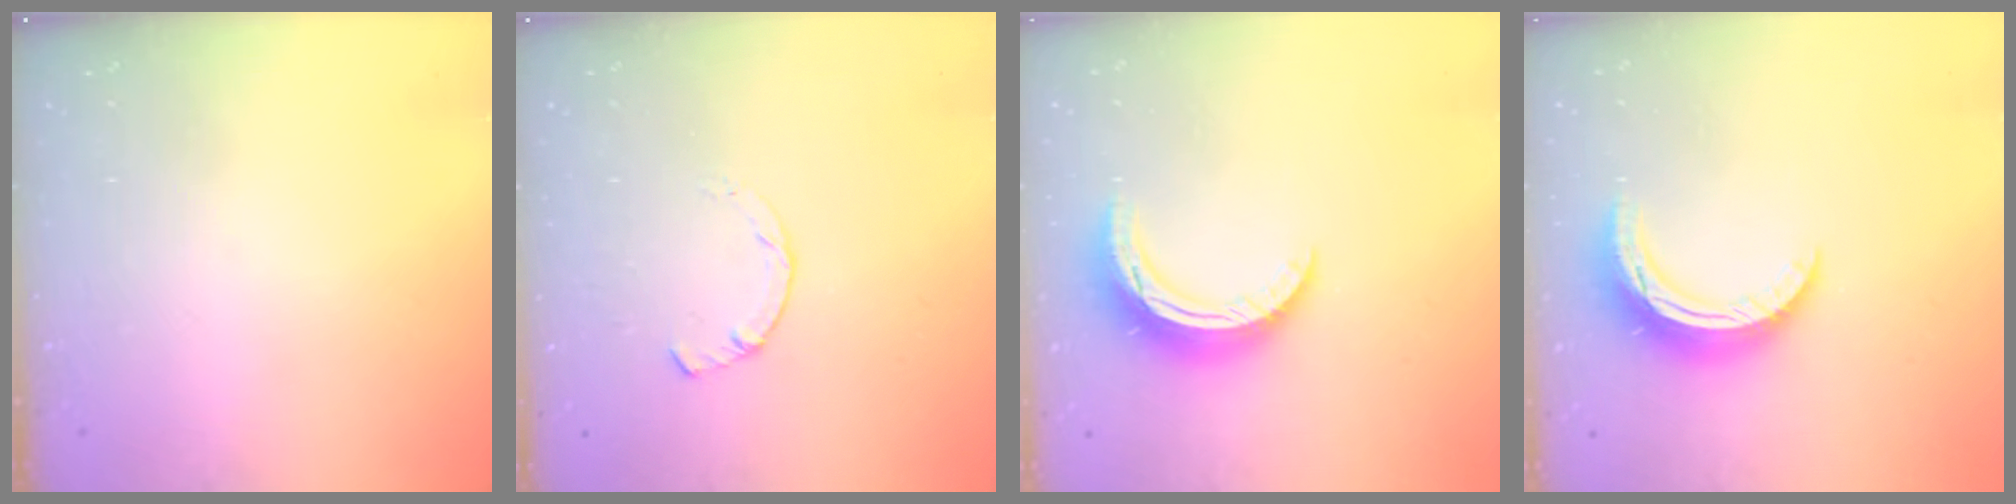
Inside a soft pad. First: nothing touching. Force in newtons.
{"total": 2.3, "press": 2.3, "slide": 0.1}
{"total": 10.8, "press": 10.8, "slide": 0.5}
{"total": 10.8, "press": 10.8, "slide": 0.5}